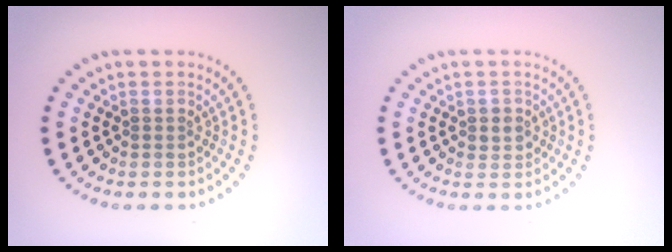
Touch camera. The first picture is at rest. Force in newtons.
{"total": 1.4, "press": 1.3, "slide": 0.5}